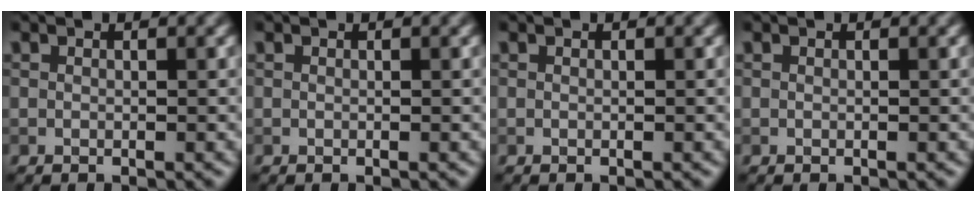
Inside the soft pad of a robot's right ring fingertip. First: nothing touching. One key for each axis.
{"total": 0.0}
{"total": 0.0}
{"total": 0.0}